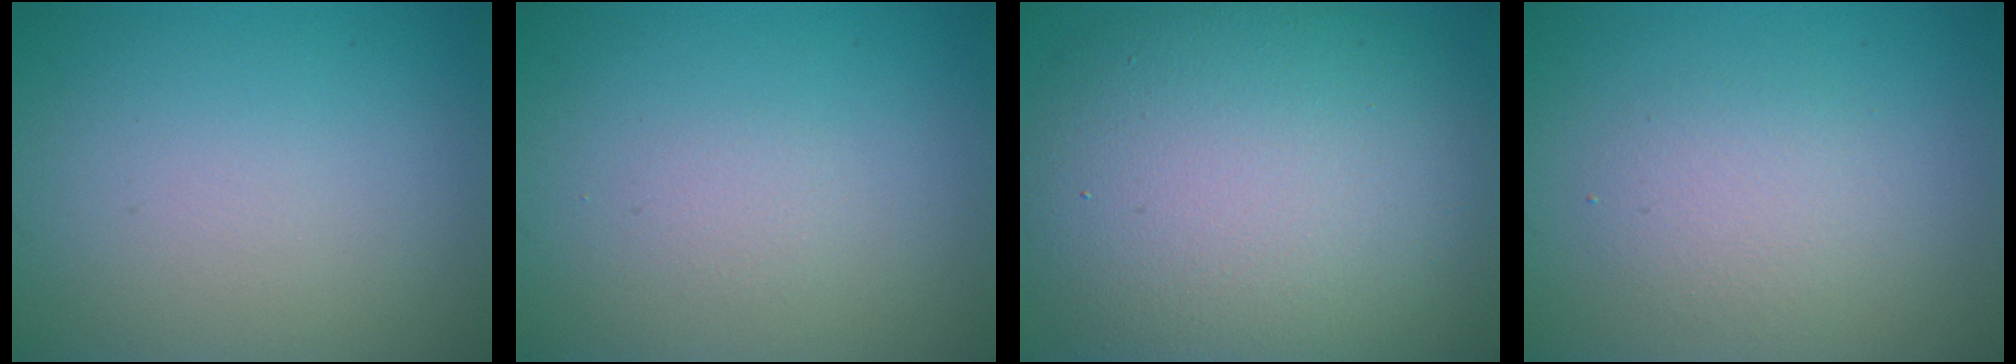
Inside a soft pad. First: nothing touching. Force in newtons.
{"total": 0.8, "press": 0.7, "slide": 0.1}
{"total": 13.8, "press": 13.7, "slide": 1.3}
{"total": 2.4, "press": 2.4, "slide": 0.1}